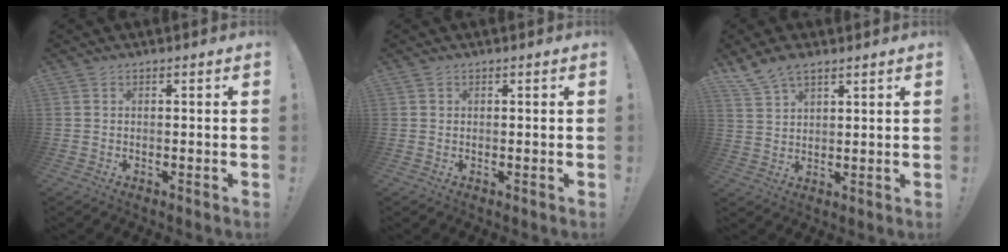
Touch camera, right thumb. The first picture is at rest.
{"total": 0.6, "force": [0.4, 0.4, 0.0], "torque": [0.005, -0.002, 0.006]}
{"total": 6.9, "force": [5.4, 2.8, 3.1], "torque": [-0.062, -0.025, 0.106]}